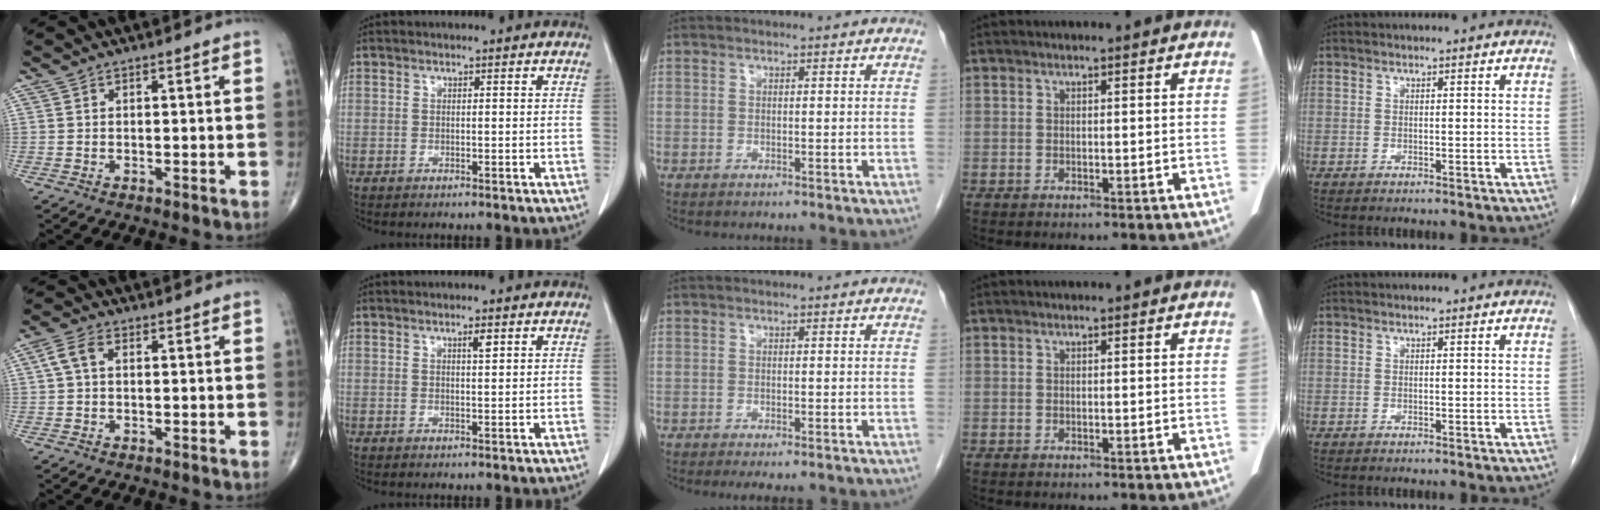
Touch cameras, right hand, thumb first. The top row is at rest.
{"thumb": {"total": 3.8, "force": [0.6, 2.3, 2.9], "torque": [-0.064, 0.012, 0.009]}, "index": {"total": 1.3, "force": [0.7, 0.1, 1.1], "torque": [-0.021, -0.002, 0.011]}, "middle": {"total": 3.4, "force": [-2.7, 0.9, 1.9], "torque": [-0.019, -0.008, -0.036]}}